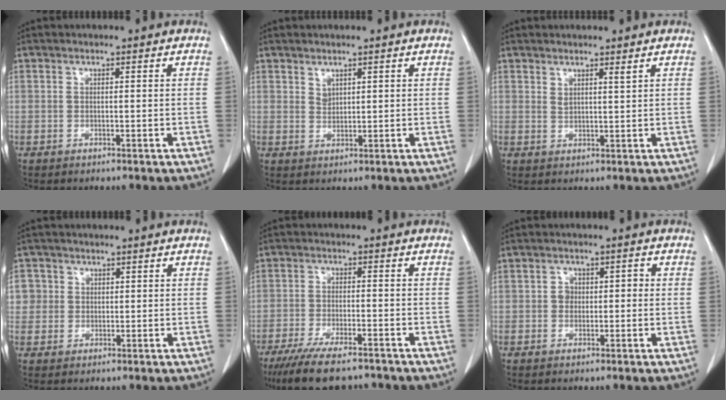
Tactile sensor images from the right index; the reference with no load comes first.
{"total": 1.3, "force": [1.0, 0.6, 0.6], "torque": [-0.008, -0.003, 0.022]}
{"total": 1.5, "force": [1.3, 0.0, 0.8], "torque": [-0.015, -0.010, 0.025]}
{"total": 3.5, "force": [0.8, 3.5, 0.2], "torque": [0.014, 0.008, 0.016]}
{"total": 11.5, "force": [-9.3, 2.5, 6.3], "torque": [-0.103, -0.022, -0.149]}
{"total": 2.1, "force": [-0.2, 1.8, 1.1], "torque": [-0.013, 0.012, -0.004]}